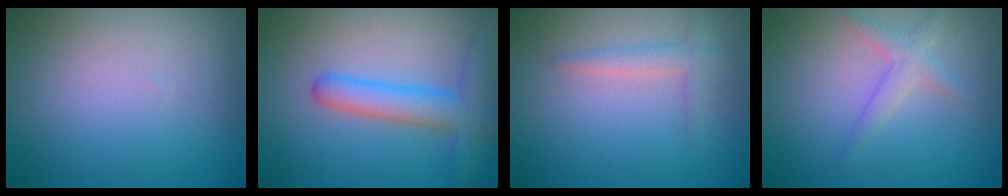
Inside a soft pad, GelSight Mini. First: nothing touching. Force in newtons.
{"total": 4.9, "press": 4.9, "slide": 0.1}
{"total": 1.6, "press": 1.6, "slide": 0.1}
{"total": 1.8, "press": 1.8, "slide": 0.1}